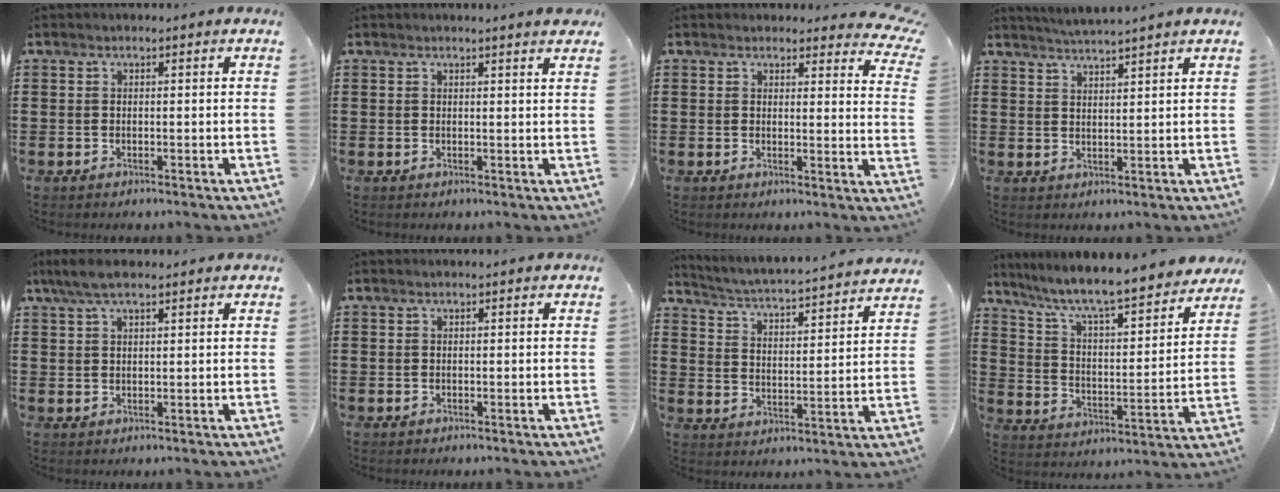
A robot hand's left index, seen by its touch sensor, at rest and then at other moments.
{"total": 1.6, "force": [1.4, -0.2, 0.8], "torque": [-0.008, -0.005, 0.026]}
{"total": 3.5, "force": [3.2, 0.8, 1.1], "torque": [-0.018, -0.016, 0.057]}
{"total": 3.0, "force": [2.9, -0.8, 0.3], "torque": [-0.014, -0.013, 0.053]}
{"total": 4.5, "force": [2.9, 1.5, 3.2], "torque": [-0.068, 0.006, 0.054]}
{"total": 0.0}
{"total": 3.5, "force": [3.4, -0.8, 0.7], "torque": [-0.034, -0.038, 0.047]}
{"total": 6.9, "force": [6.1, 0.0, 3.3], "torque": [-0.092, -0.055, 0.097]}